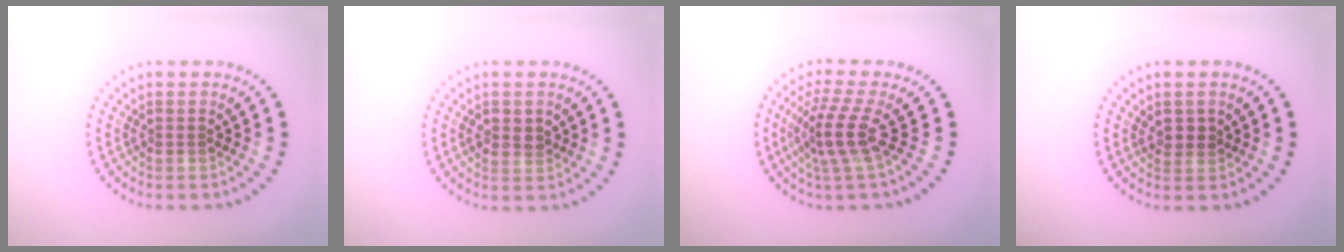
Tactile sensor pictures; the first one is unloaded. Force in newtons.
{"total": 1.6, "press": 1.6, "slide": 0.3}
{"total": 3.6, "press": 2.7, "slide": 2.4}
{"total": 1.0, "press": 0.9, "slide": 0.5}